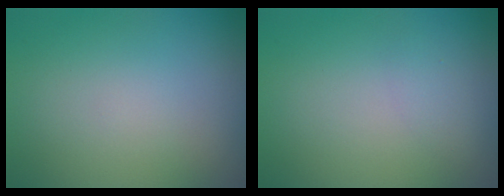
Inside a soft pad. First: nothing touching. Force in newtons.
{"total": 0.9, "press": 0.9, "slide": 0.1}